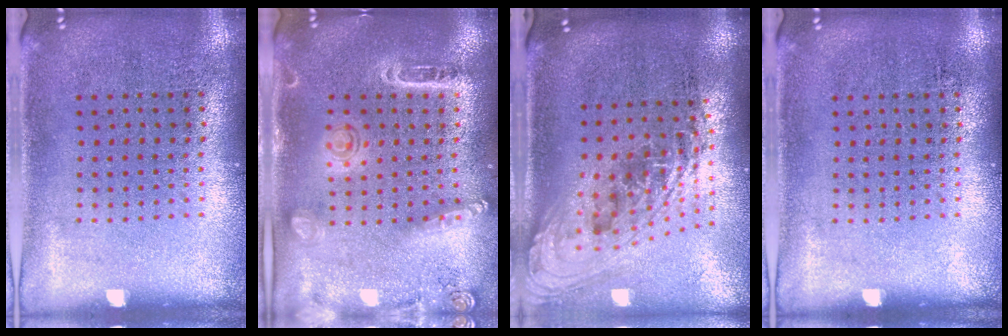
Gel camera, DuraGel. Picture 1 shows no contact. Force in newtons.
{"total": 1.6, "press": 1.5, "slide": 0.5}
{"total": 2.3, "press": 1.7, "slide": 1.6}
{"total": 0.0}